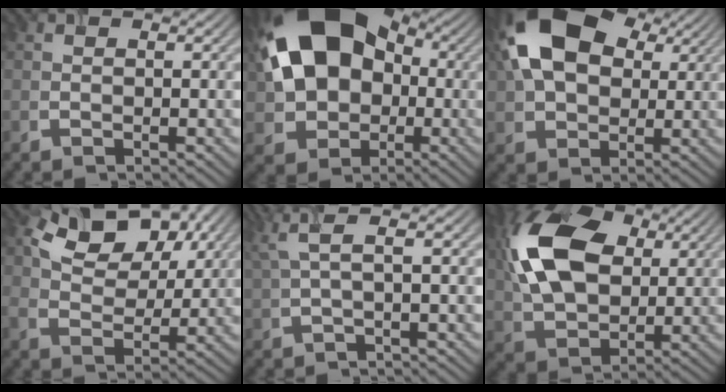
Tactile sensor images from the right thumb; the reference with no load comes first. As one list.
[{"total": 16.7, "force": [2.0, 12.3, 11.1], "torque": [-0.210, 0.007, 0.029]}, {"total": 15.9, "force": [4.5, 10.5, 11.0], "torque": [-0.225, 0.024, 0.075]}, {"total": 9.5, "force": [4.4, 5.9, 6.0], "torque": [-0.120, 0.001, 0.078]}, {"total": 5.0, "force": [2.3, 1.1, 4.3], "torque": [-0.083, 0.023, 0.045]}, {"total": 15.2, "force": [3.6, 10.0, 10.8], "torque": [-0.251, 0.024, 0.062]}]